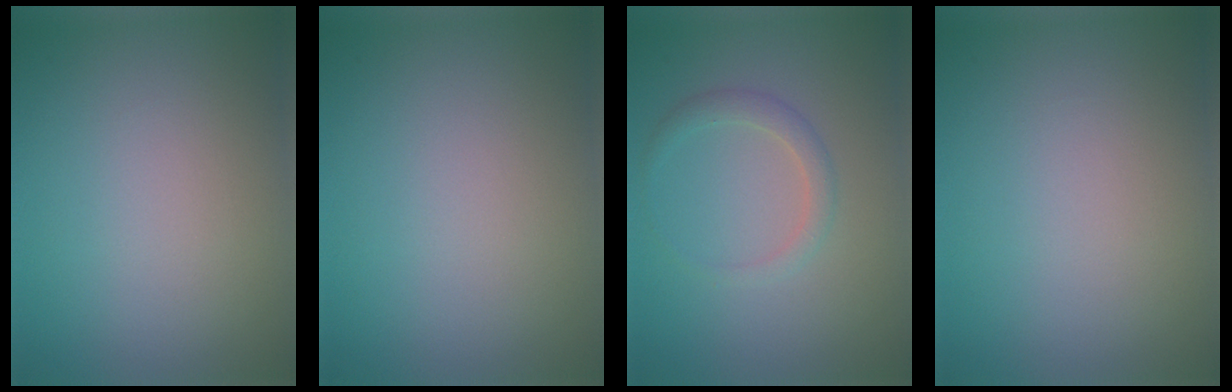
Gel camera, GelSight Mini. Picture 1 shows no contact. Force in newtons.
{"total": 0.0}
{"total": 1.7, "press": 1.7, "slide": 0.1}
{"total": 0.0}